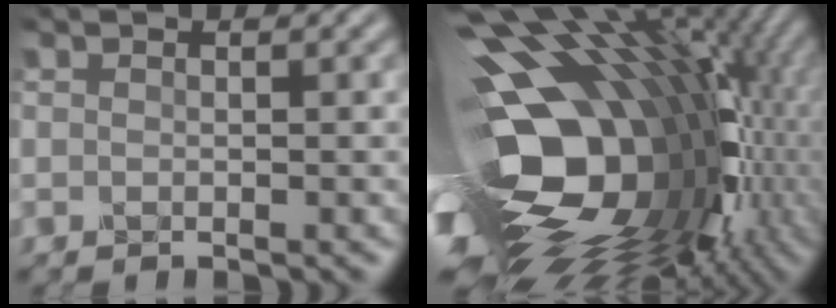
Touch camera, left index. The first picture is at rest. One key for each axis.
{"total": 19.0, "fx": -0.7, "fy": 12.8, "fz": 14.0, "tx": -0.243, "ty": -0.032, "tz": 0.006}